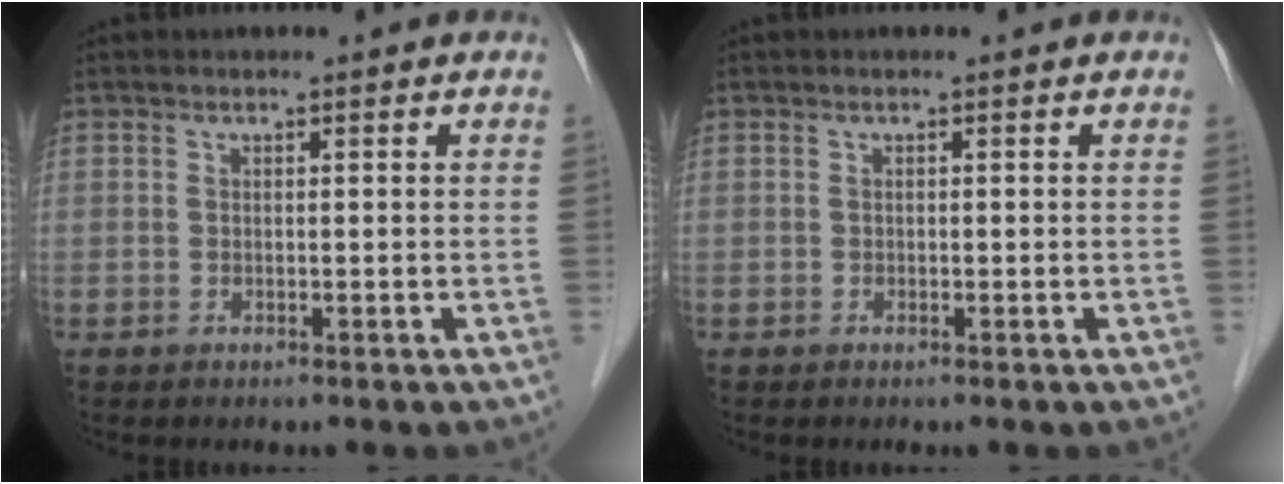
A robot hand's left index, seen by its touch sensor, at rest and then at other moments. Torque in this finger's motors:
{"motor_torque": [-0.81, 0.60, -0.02, -0.01]}